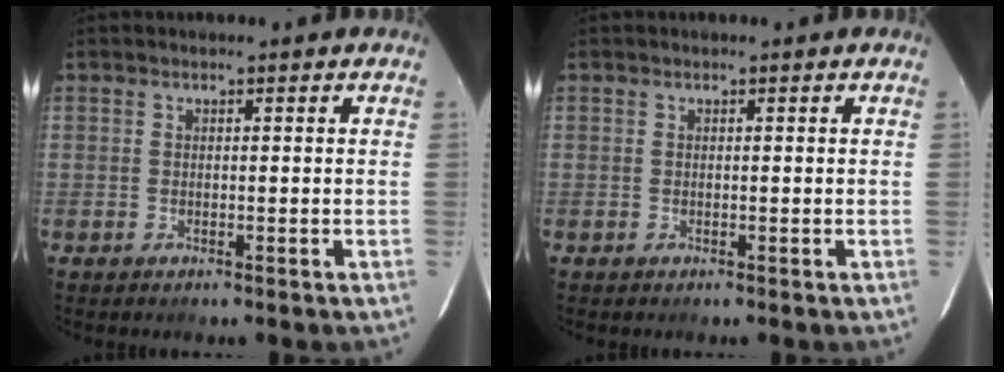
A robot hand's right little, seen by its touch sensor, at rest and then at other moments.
{"total": 0.0}